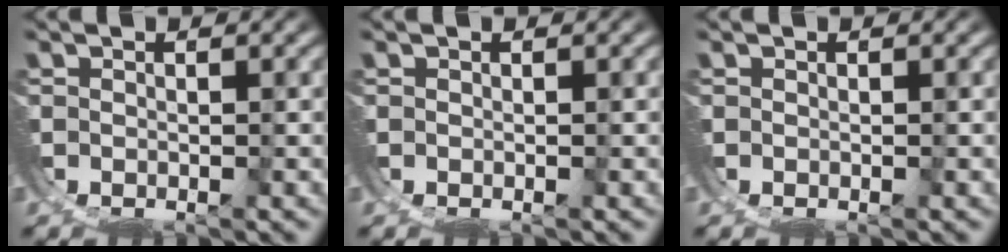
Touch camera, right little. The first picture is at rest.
{"total": 0.0}
{"total": 0.0}